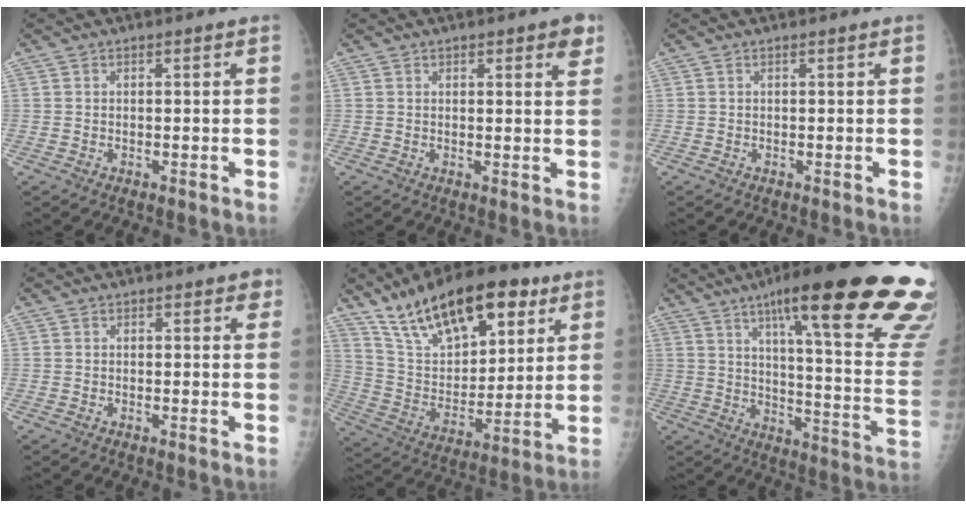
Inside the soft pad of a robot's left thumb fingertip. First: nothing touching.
{"total": 4.0, "force": [2.2, 1.7, 2.9], "torque": [-0.018, -0.008, 0.022]}
{"total": 0.0}
{"total": 2.2, "force": [1.2, 1.4, 1.2], "torque": [0.008, -0.003, 0.011]}
{"total": 23.3, "force": [14.0, 10.9, 15.0], "torque": [-0.215, -0.037, 0.248]}
{"total": 30.9, "force": [19.9, 4.5, 23.2], "torque": [-0.254, -0.074, 0.272]}